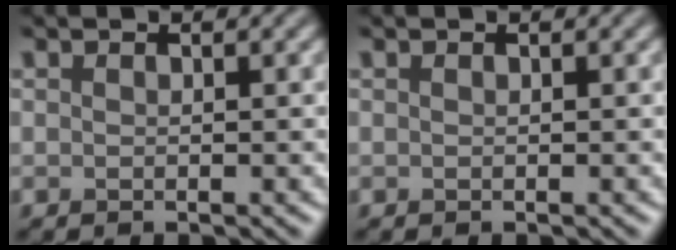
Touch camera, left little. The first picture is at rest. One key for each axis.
{"total": 0.0}